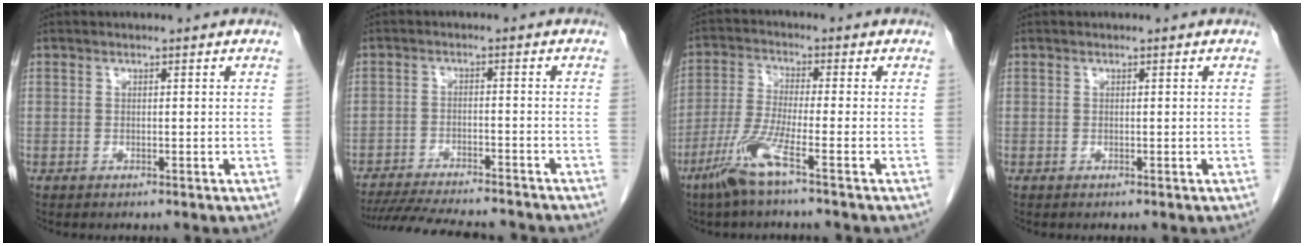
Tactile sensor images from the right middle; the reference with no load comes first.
{"total": 15.7, "force": [-14.2, 2.2, 6.3], "torque": [-0.120, -0.023, -0.203]}
{"total": 7.1, "force": [-4.1, -0.6, 5.7], "torque": [-0.125, -0.014, -0.090]}
{"total": 0.0}